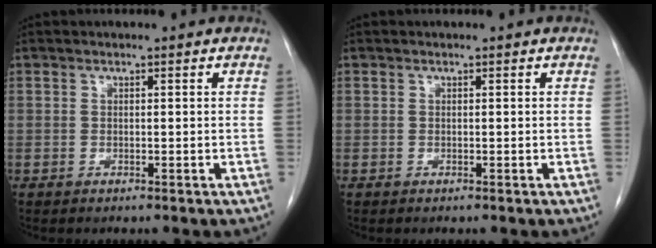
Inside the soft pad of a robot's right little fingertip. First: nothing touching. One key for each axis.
{"total": 0.0}